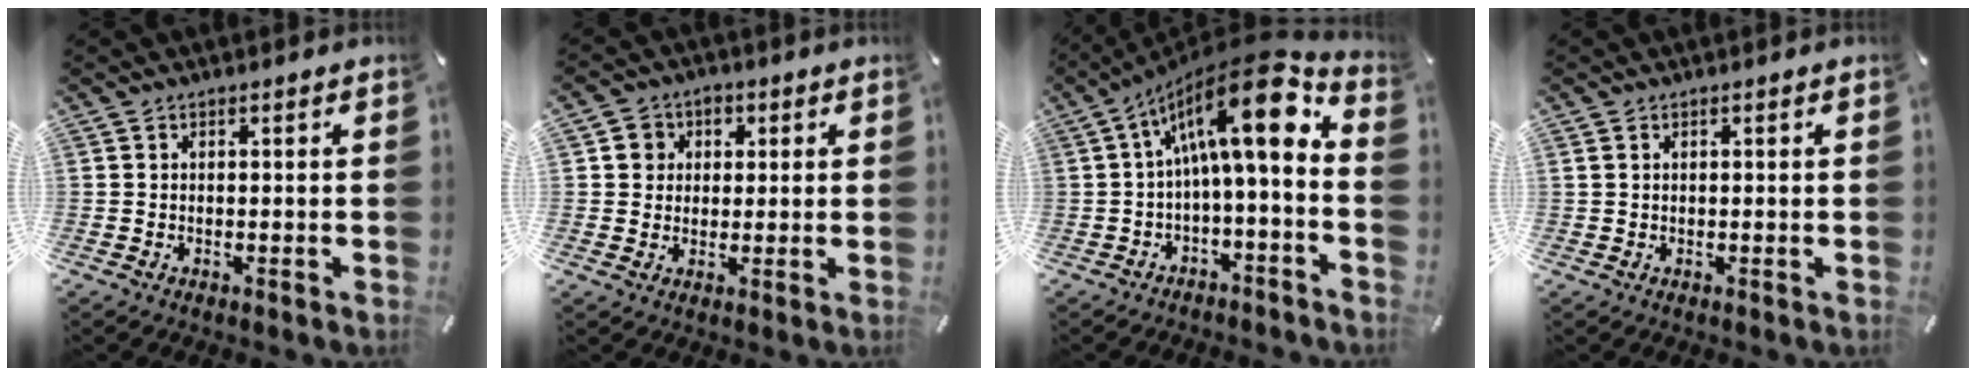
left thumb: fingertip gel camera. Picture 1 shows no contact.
{"total": 5.2, "force": [0.7, 5.0, 1.2], "torque": [-0.013, 0.008, 0.009]}
{"total": 18.5, "force": [4.5, 6.1, 16.9], "torque": [-0.262, -0.025, 0.069]}
{"total": 0.6, "force": [0.2, 0.4, 0.4], "torque": [-0.008, 0.002, 0.004]}